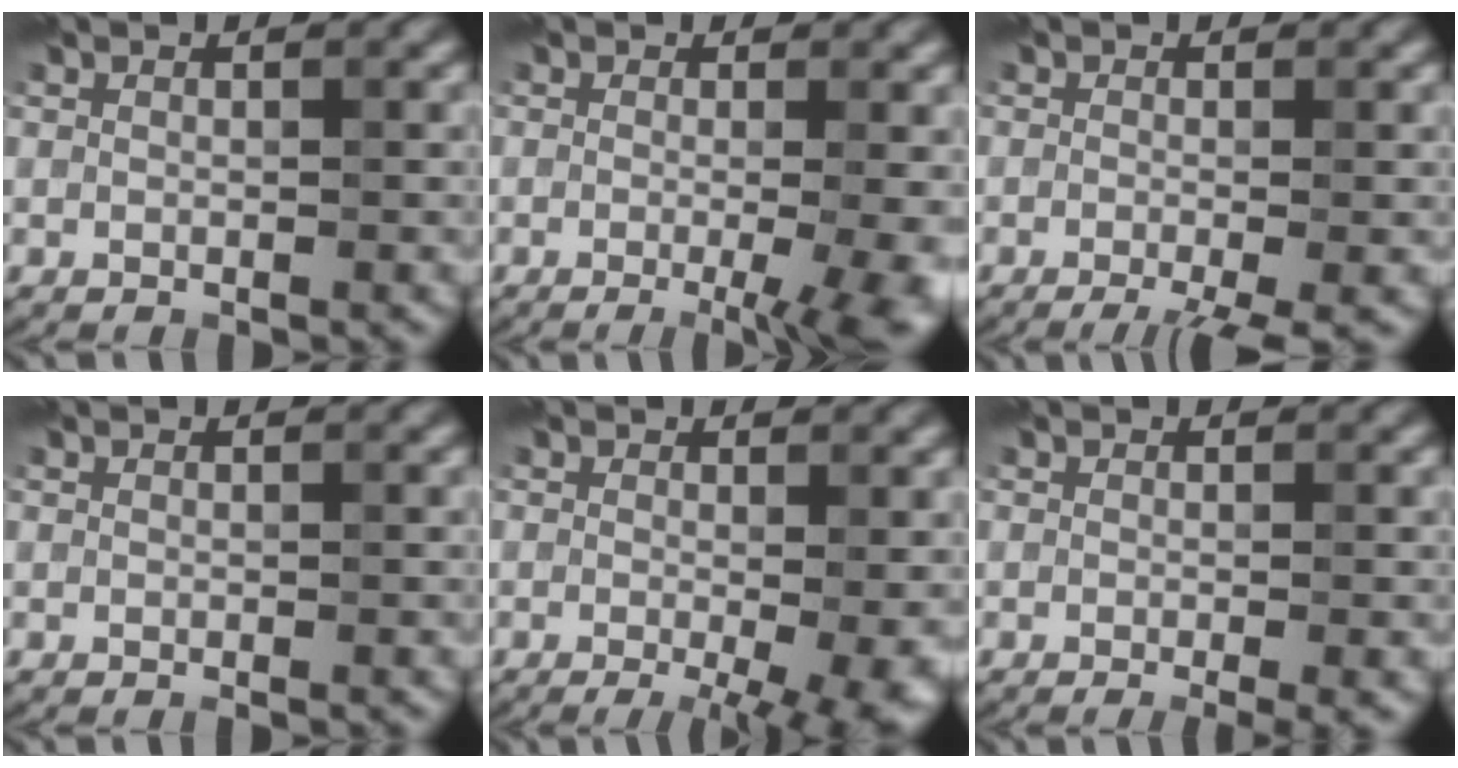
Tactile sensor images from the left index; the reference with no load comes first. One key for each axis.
{"total": 7.8, "fx": -1.4, "fy": 3.2, "fz": 7.0, "tx": -0.040, "ty": 0.001, "tz": -0.014}
{"total": 3.6, "fx": -1.8, "fy": 0.8, "fz": 2.9, "tx": -0.036, "ty": -0.007, "tz": -0.031}
{"total": 0.0}
{"total": 7.8, "fx": -1.6, "fy": 2.9, "fz": 7.1, "tx": -0.057, "ty": -0.006, "tz": -0.017}
{"total": 2.4, "fx": -0.8, "fy": 0.7, "fz": 2.2, "tx": -0.024, "ty": -0.010, "tz": -0.009}